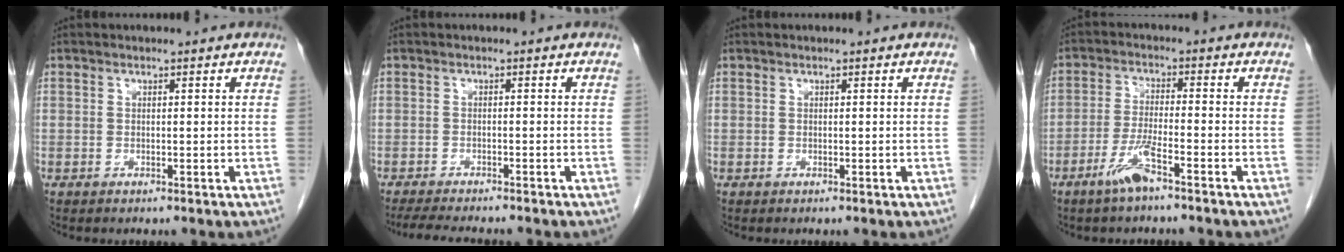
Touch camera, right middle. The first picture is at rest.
{"total": 8.4, "force": [-7.4, 1.0, 3.8], "torque": [-0.055, -0.014, -0.109]}
{"total": 0.0}
{"total": 5.2, "force": [-3.5, 0.1, 3.9], "torque": [-0.083, -0.007, -0.072]}